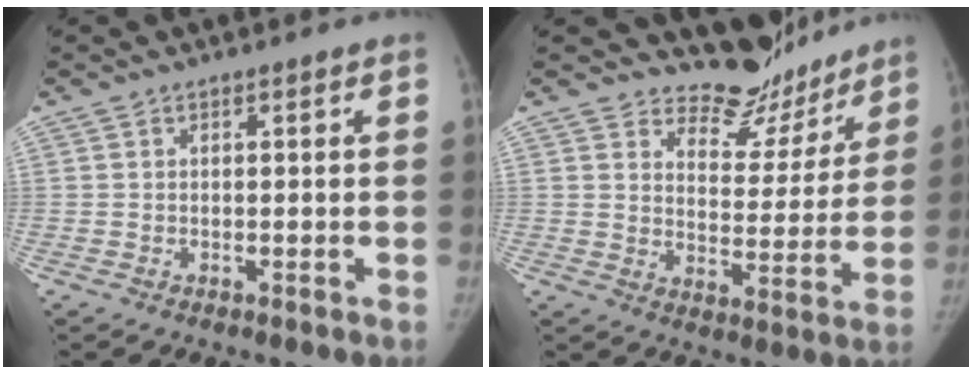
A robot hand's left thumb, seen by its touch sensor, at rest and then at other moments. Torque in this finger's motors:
{"motor_torque": [0.68, -0.84, 0.87, -0.93, 0.03]}